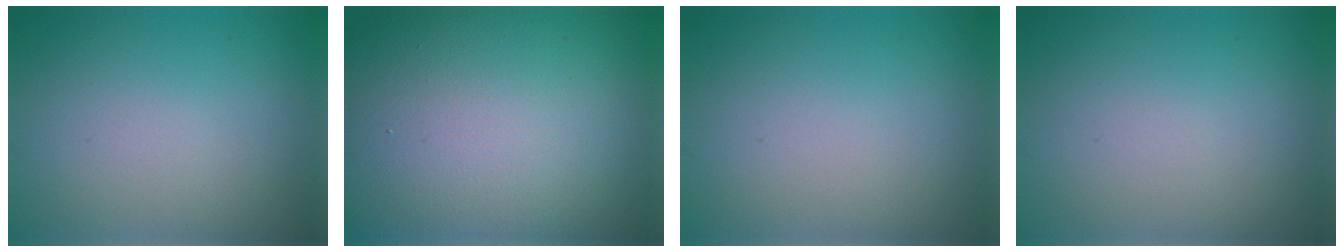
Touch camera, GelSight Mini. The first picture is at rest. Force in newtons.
{"total": 23.7, "press": 23.6, "slide": 1.3}
{"total": 0.0}
{"total": 0.0}